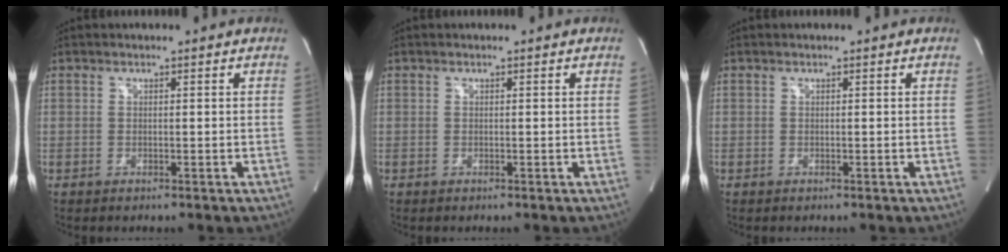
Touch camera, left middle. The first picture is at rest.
{"total": 0.0}
{"total": 0.0}